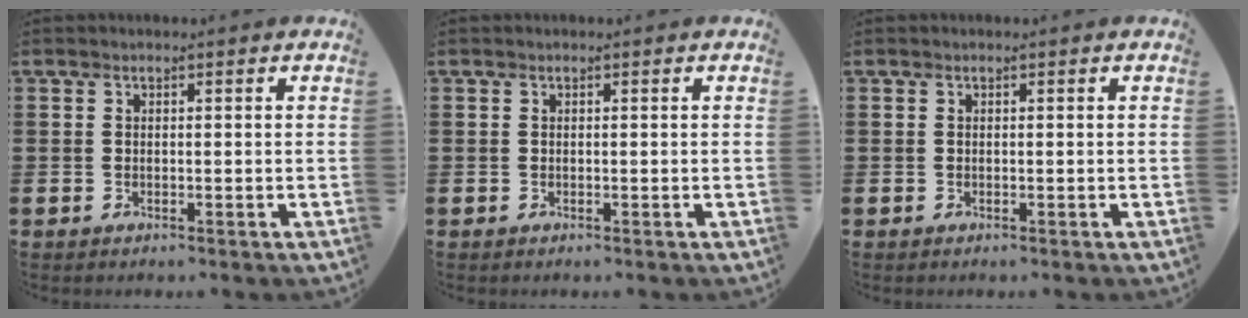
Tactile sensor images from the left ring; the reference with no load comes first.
{"total": 0.0}
{"total": 0.0}